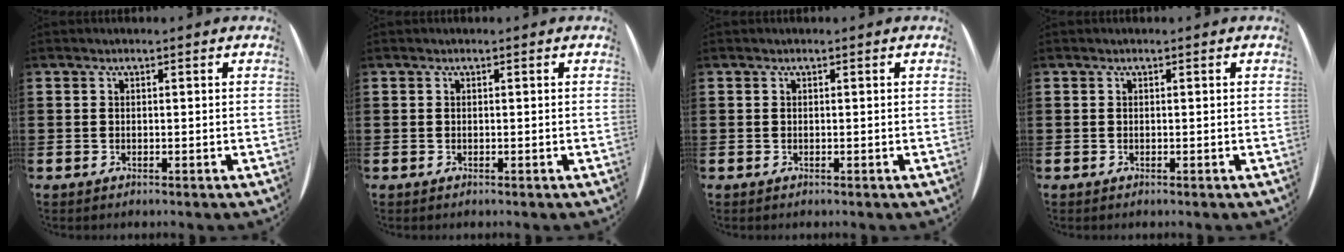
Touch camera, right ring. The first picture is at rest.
{"total": 0.0}
{"total": 0.0}
{"total": 0.0}